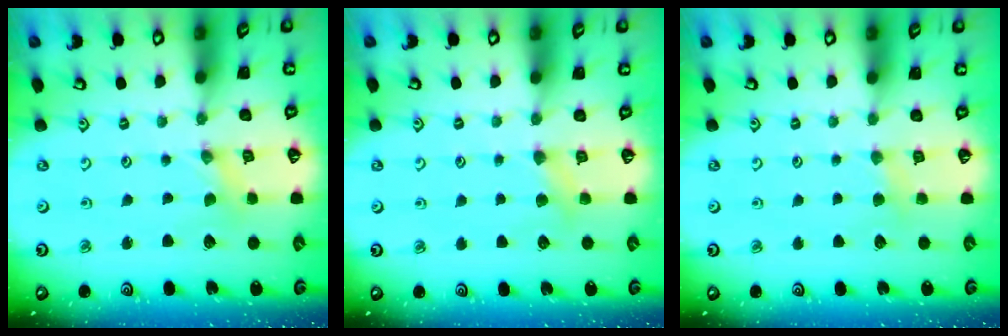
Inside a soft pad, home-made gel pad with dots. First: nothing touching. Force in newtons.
{"total": 4.8, "press": 4.7, "slide": 0.7}
{"total": 3.4, "press": 3.3, "slide": 0.5}